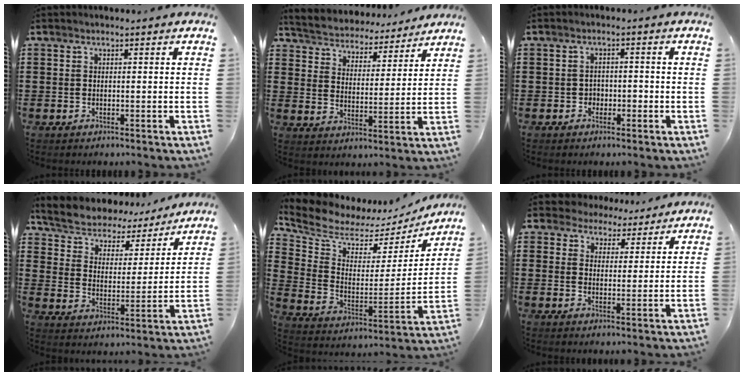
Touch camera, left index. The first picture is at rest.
{"total": 4.4, "force": [4.4, 0.3, -0.4], "torque": [-0.021, -0.037, 0.071]}
{"total": 1.7, "force": [-0.9, 1.4, 0.5], "torque": [-0.016, 0.002, -0.023]}
{"total": 4.7, "force": [4.6, 1.3, 0.2], "torque": [-0.033, -0.036, 0.073]}
{"total": 6.3, "force": [5.7, 2.5, 1.1], "torque": [-0.062, -0.048, 0.096]}
{"total": 4.4, "force": [4.0, 1.8, 0.0], "torque": [-0.024, -0.010, 0.074]}